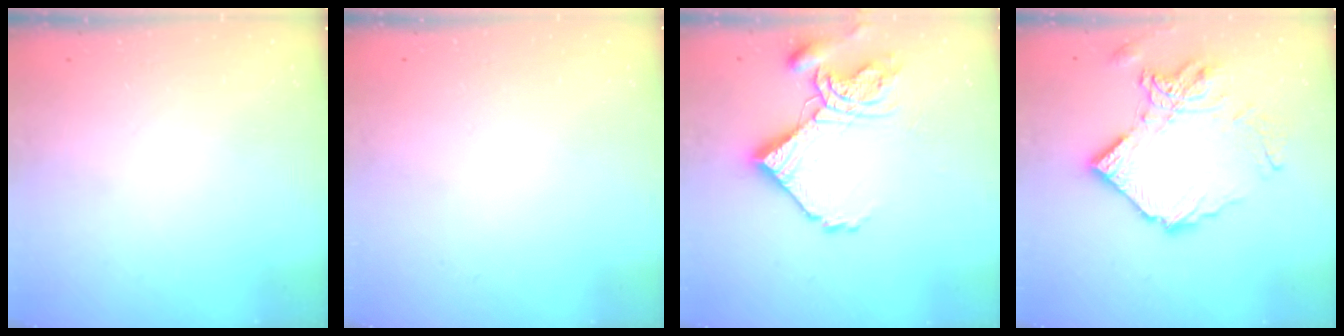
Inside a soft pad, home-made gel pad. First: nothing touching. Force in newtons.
{"total": 1.9, "press": 1.9, "slide": 0.1}
{"total": 14.4, "press": 14.4, "slide": 0.8}
{"total": 16.5, "press": 16.3, "slide": 1.9}